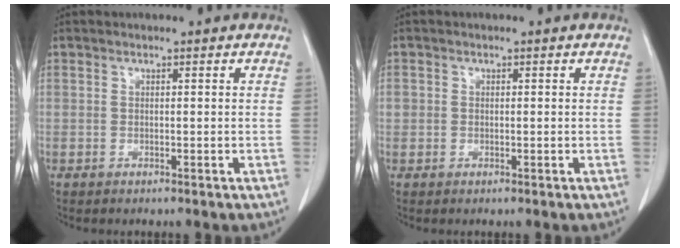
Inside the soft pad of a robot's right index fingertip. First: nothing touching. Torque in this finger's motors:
{"motor_torque": [-0.04, 0.03, 0.01, 0.01]}